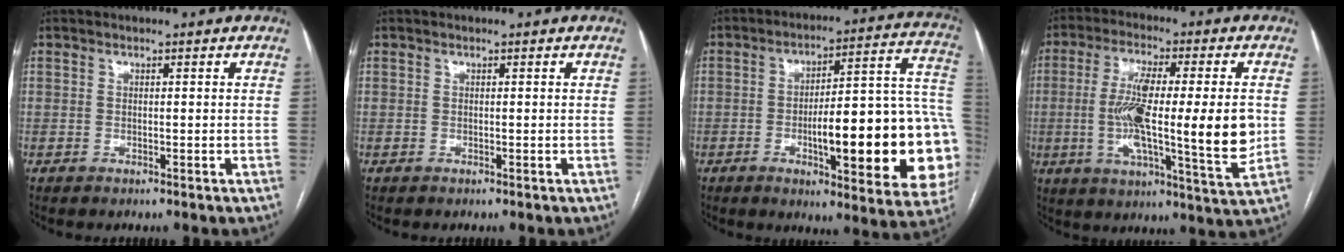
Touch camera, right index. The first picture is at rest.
{"total": 0.0}
{"total": 25.7, "force": [-5.1, 5.0, 24.7], "torque": [-0.248, 0.021, -0.060]}
{"total": 18.0, "force": [-0.6, 2.4, 17.9], "torque": [-0.295, -0.008, -0.013]}